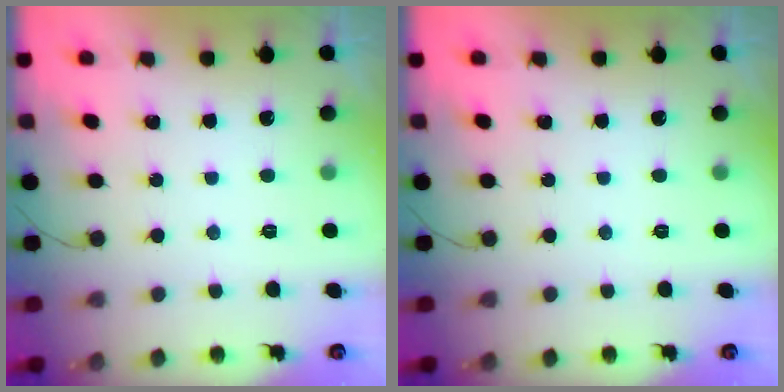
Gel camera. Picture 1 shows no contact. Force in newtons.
{"total": 0.0}